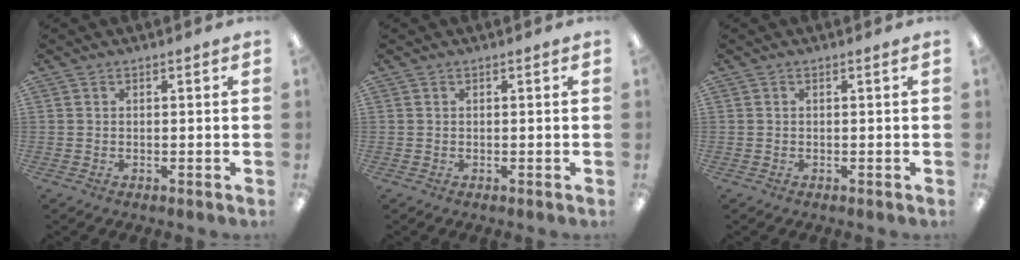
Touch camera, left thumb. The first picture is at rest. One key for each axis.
{"total": 0.0}
{"total": 0.0}